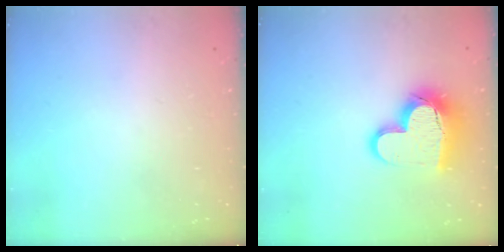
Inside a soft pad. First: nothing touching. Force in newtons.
{"total": 14.9, "press": 14.9, "slide": 1.2}